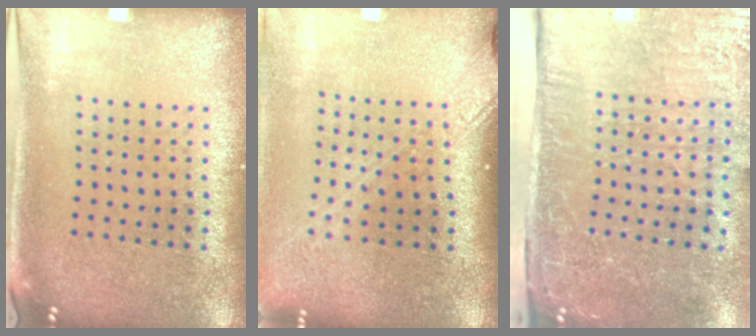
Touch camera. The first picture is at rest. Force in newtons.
{"total": 2.1, "press": 1.6, "slide": 1.4}
{"total": 5.0, "press": 4.1, "slide": 2.9}